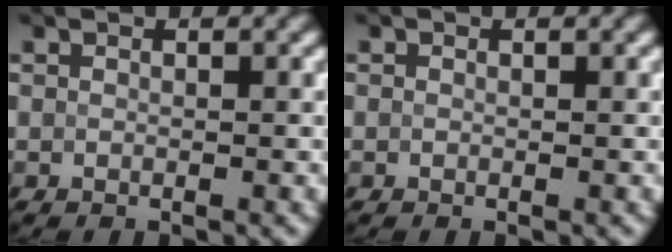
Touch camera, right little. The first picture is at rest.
{"total": 0.6, "force": [0.3, 0.5, 0.2], "torque": [-0.005, 0.004, -0.002]}